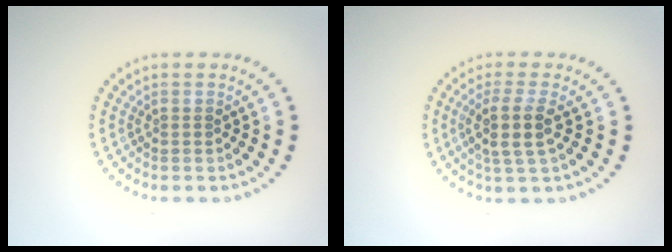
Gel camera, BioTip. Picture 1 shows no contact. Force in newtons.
{"total": 3.0, "press": 2.6, "slide": 1.5}